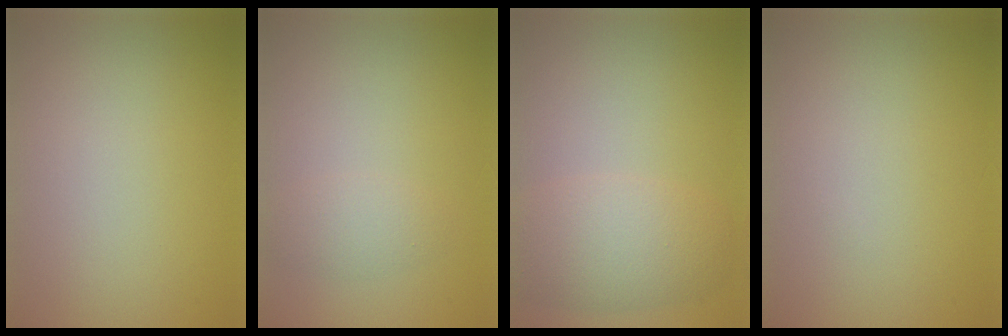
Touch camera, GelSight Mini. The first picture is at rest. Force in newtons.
{"total": 1.6, "press": 1.6, "slide": 0.1}
{"total": 4.6, "press": 4.6, "slide": 0.3}
{"total": 0.0}